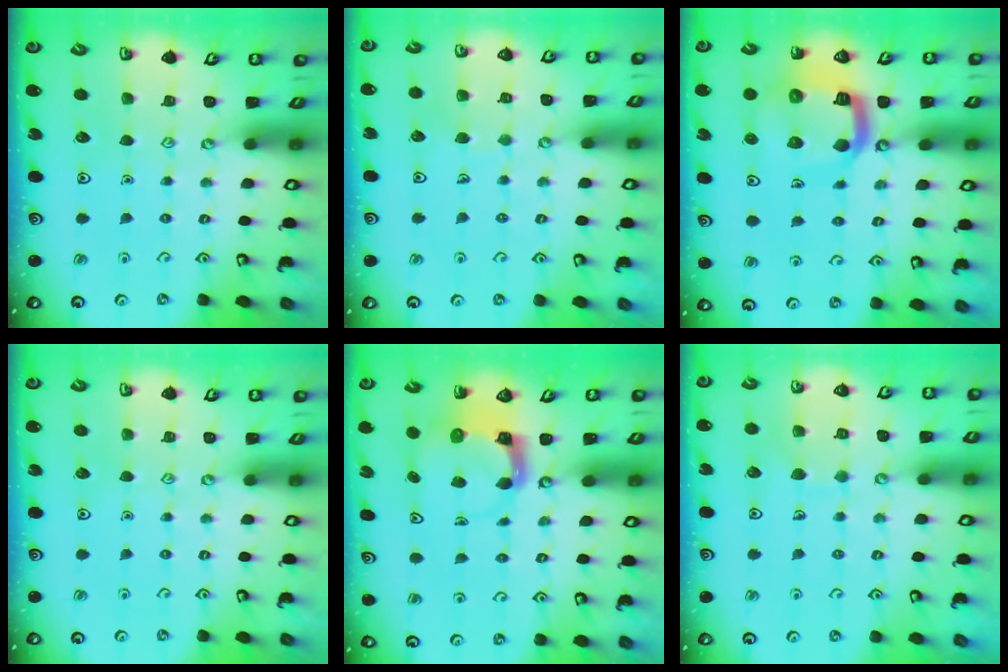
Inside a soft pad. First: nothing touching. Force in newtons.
{"total": 3.7, "press": 3.7, "slide": 0.3}
{"total": 14.0, "press": 13.9, "slide": 1.6}
{"total": 0.0}
{"total": 3.7, "press": 3.7, "slide": 0.5}
{"total": 7.0, "press": 7.0, "slide": 0.5}